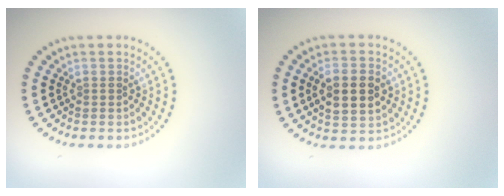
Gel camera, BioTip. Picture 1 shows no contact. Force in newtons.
{"total": 4.0, "press": 4.0, "slide": 0.3}